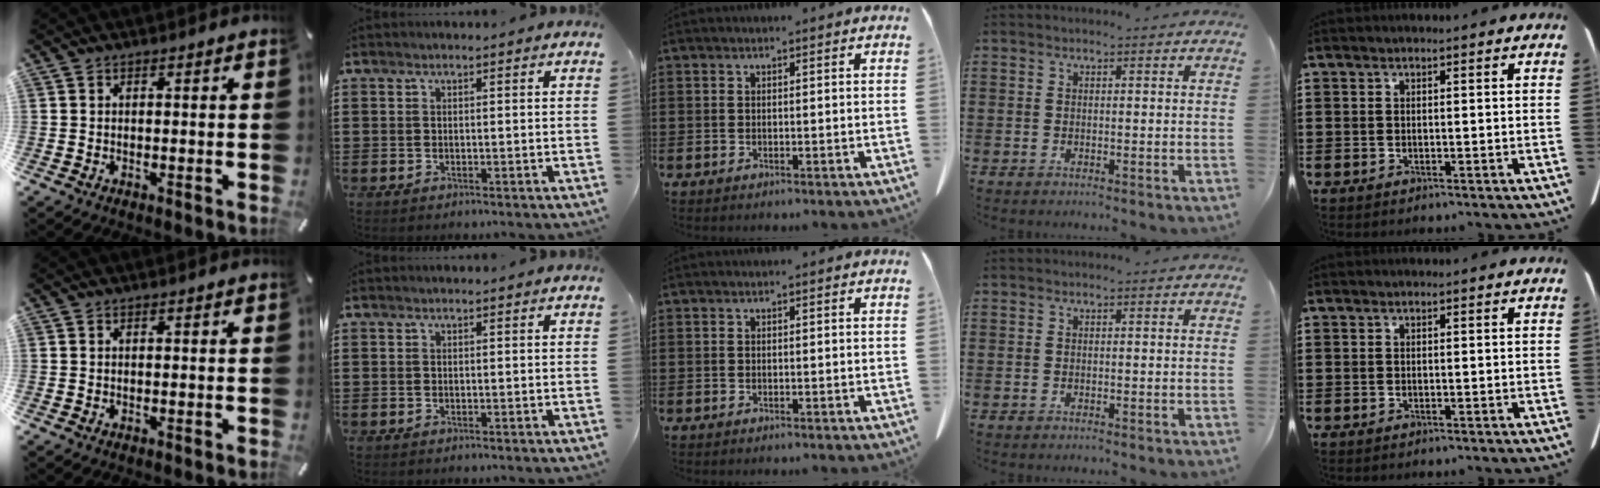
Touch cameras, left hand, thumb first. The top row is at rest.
{}